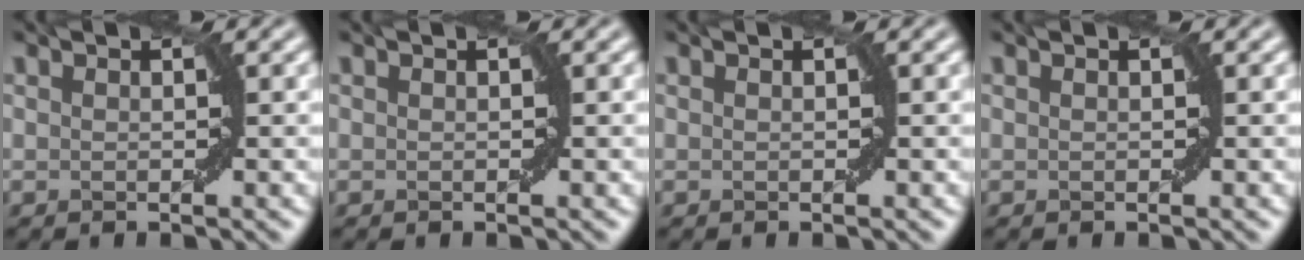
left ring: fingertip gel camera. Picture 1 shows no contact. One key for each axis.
{"total": 0.0}
{"total": 0.0}
{"total": 0.0}